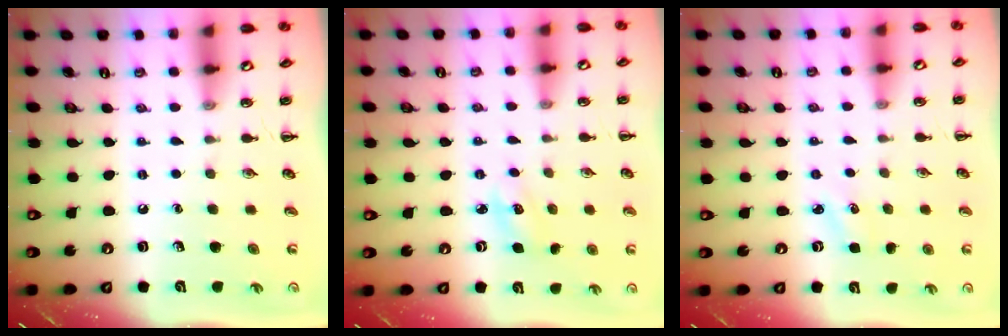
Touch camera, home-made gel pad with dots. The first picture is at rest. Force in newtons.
{"total": 4.0, "press": 3.9, "slide": 1.1}
{"total": 2.7, "press": 2.6, "slide": 0.8}